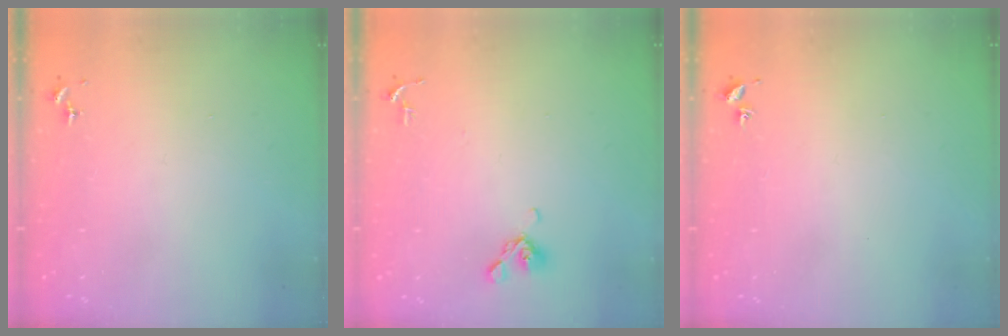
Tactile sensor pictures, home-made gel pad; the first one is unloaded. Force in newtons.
{"total": 7.2, "press": 6.8, "slide": 2.4}
{"total": 1.5, "press": 1.5, "slide": 0.2}